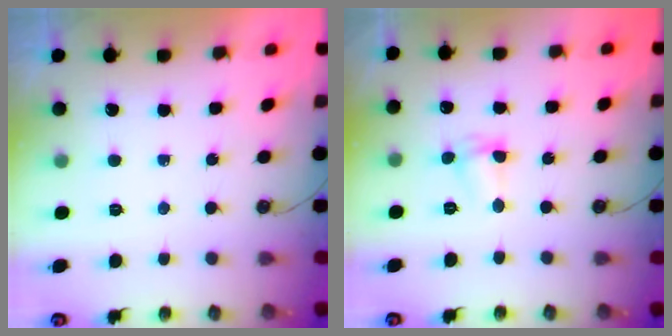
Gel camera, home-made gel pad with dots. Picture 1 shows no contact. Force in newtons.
{"total": 2.4, "press": 2.4, "slide": 0.3}